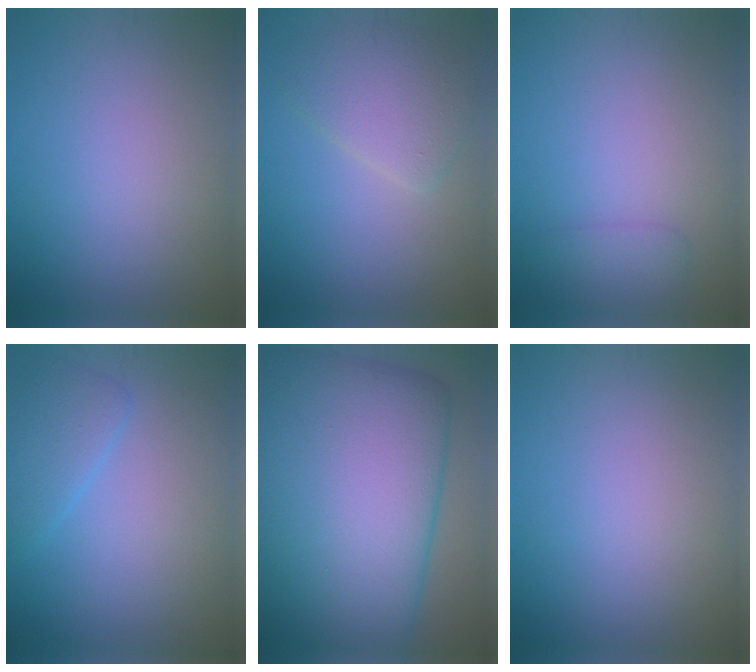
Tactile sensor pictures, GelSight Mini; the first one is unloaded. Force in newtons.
{"total": 3.9, "press": 3.9, "slide": 0.1}
{"total": 1.5, "press": 1.5, "slide": 0.2}
{"total": 2.6, "press": 2.6, "slide": 0.1}
{"total": 20.2, "press": 20.2, "slide": 0.5}
{"total": 0.0}